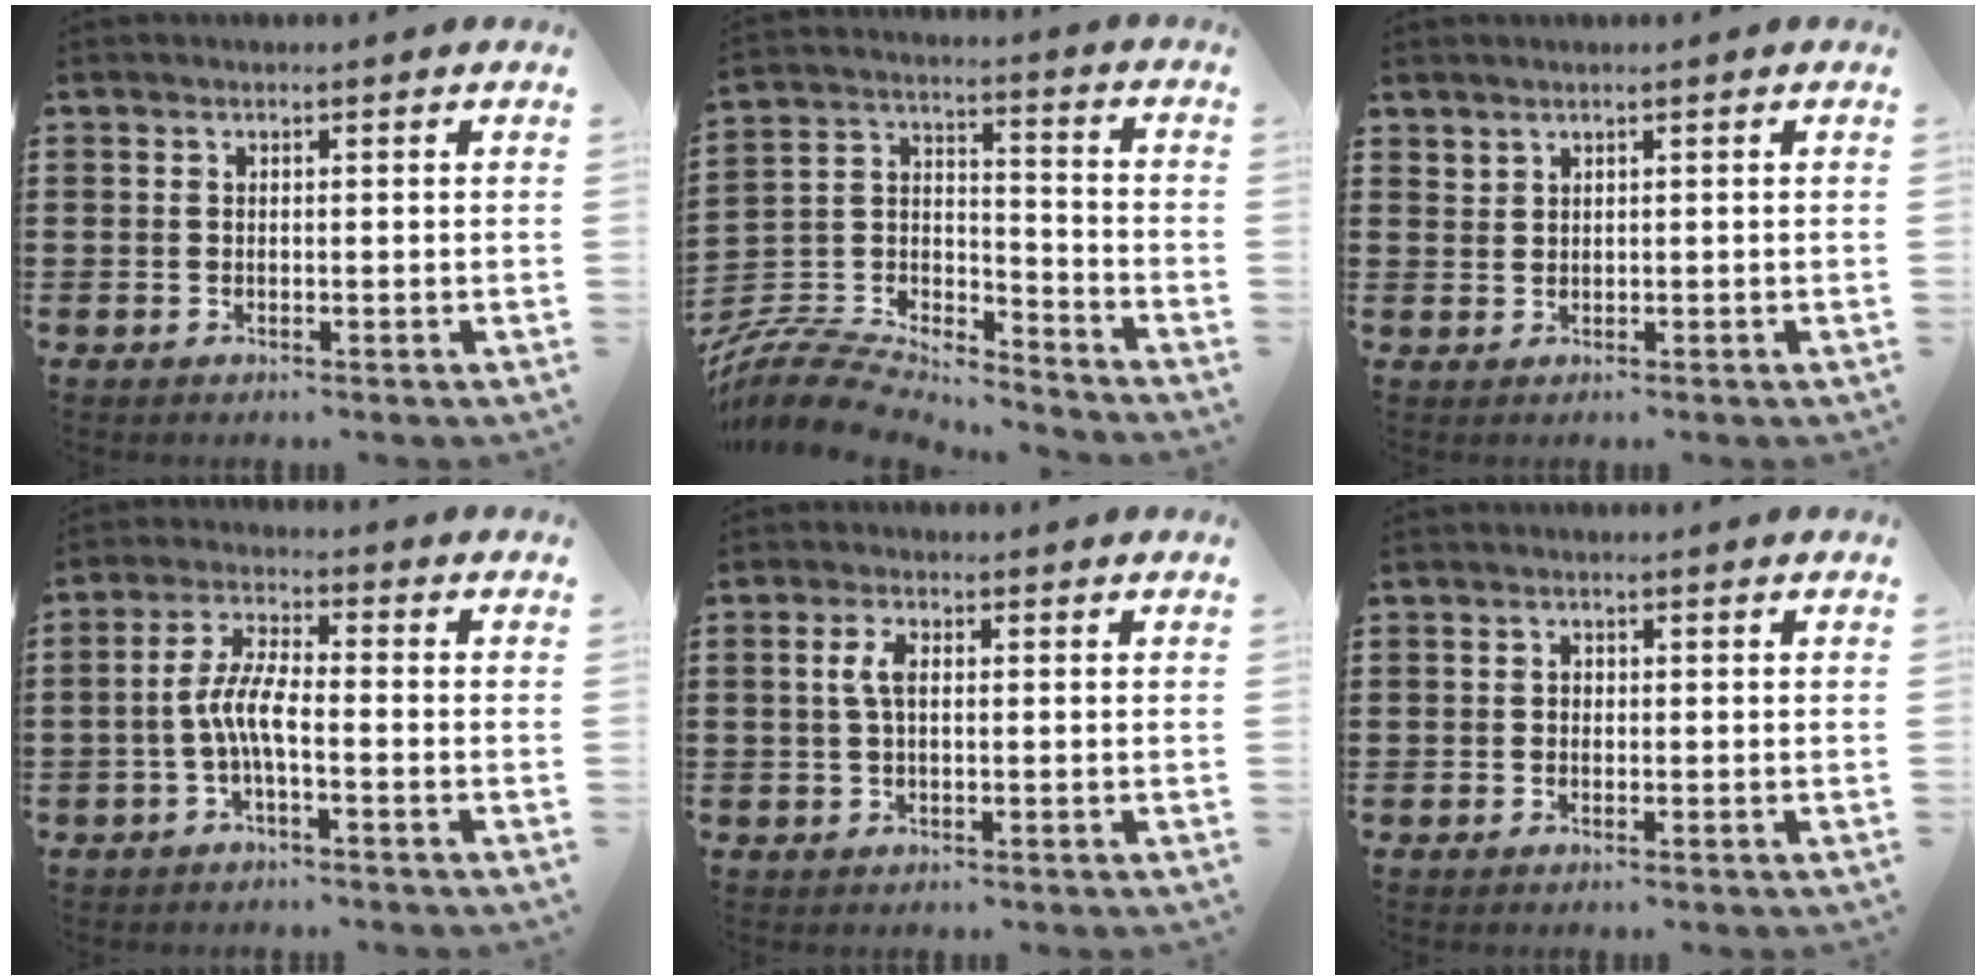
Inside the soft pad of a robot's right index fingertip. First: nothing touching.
{"total": 8.2, "force": [-7.7, 2.2, 1.7], "torque": [-0.050, 0.003, -0.157]}
{"total": 1.4, "force": [1.3, 0.6, 0.0], "torque": [-0.004, 0.001, 0.026]}
{"total": 5.5, "force": [-1.6, 1.3, 5.1], "torque": [-0.120, -0.006, -0.038]}
{"total": 3.3, "force": [0.3, 1.4, 2.9], "torque": [-0.068, 0.004, 0.000]}
{"total": 0.7, "force": [-0.2, 0.6, 0.3], "torque": [-0.007, 0.001, -0.004]}